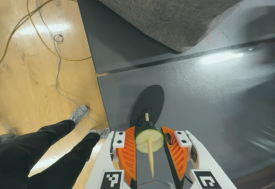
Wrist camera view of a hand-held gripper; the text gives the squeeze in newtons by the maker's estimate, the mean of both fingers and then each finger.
{"total": 9.9, "left": 9.5, "right": 10.3}